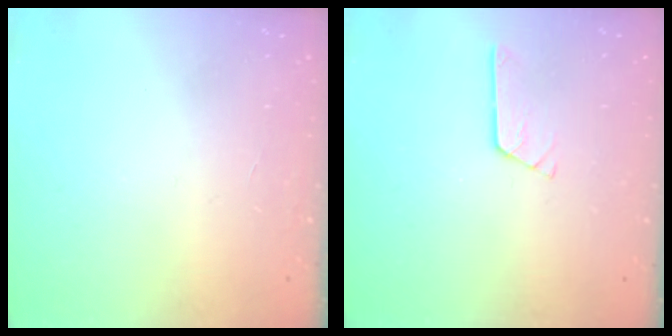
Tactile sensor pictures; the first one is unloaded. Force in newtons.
{"total": 3.1, "press": 3.1, "slide": 0.3}